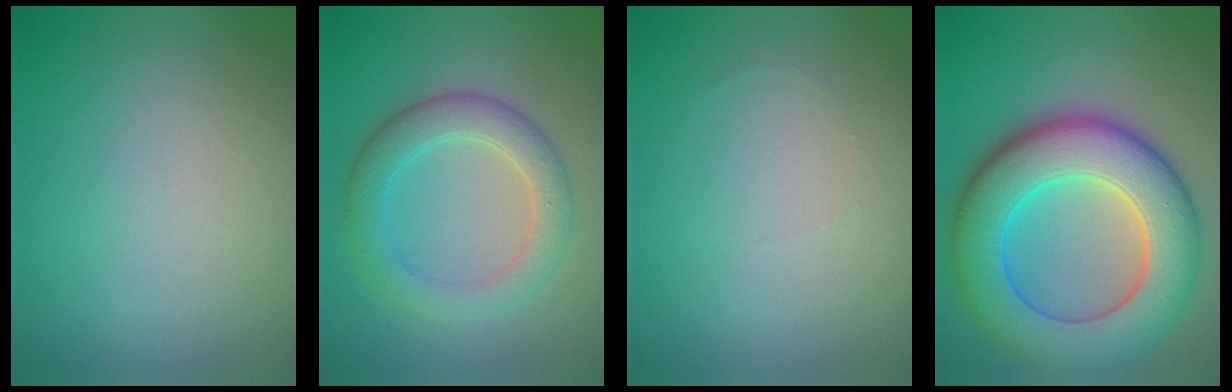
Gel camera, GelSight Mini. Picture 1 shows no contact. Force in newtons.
{"total": 4.2, "press": 4.2, "slide": 0.3}
{"total": 0.0}
{"total": 11.6, "press": 11.6, "slide": 0.2}